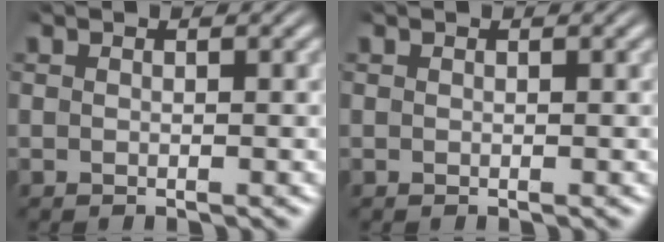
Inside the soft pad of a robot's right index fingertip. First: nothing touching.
{"total": 0.0}